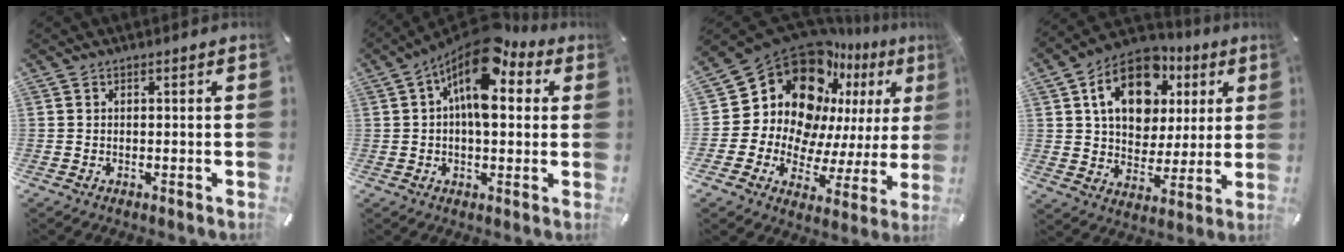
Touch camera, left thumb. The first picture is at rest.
{"total": 14.4, "force": [6.1, 7.1, 11.0], "torque": [-0.172, -0.033, 0.104]}
{"total": 19.1, "force": [11.0, 13.4, 8.0], "torque": [-0.125, -0.110, 0.211]}
{"total": 16.7, "force": [7.2, 12.1, 8.8], "torque": [-0.154, -0.014, 0.136]}